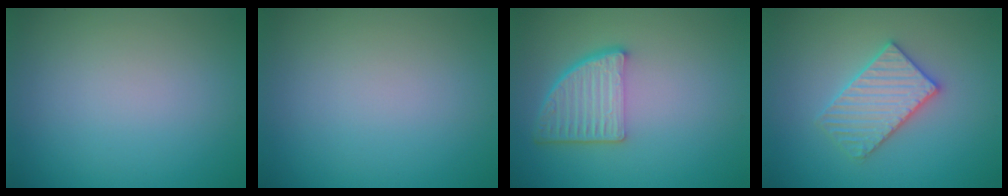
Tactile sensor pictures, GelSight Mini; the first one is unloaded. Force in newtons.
{"total": 0.0}
{"total": 5.1, "press": 3.7, "slide": 3.5}
{"total": 3.4, "press": 3.4, "slide": 0.5}